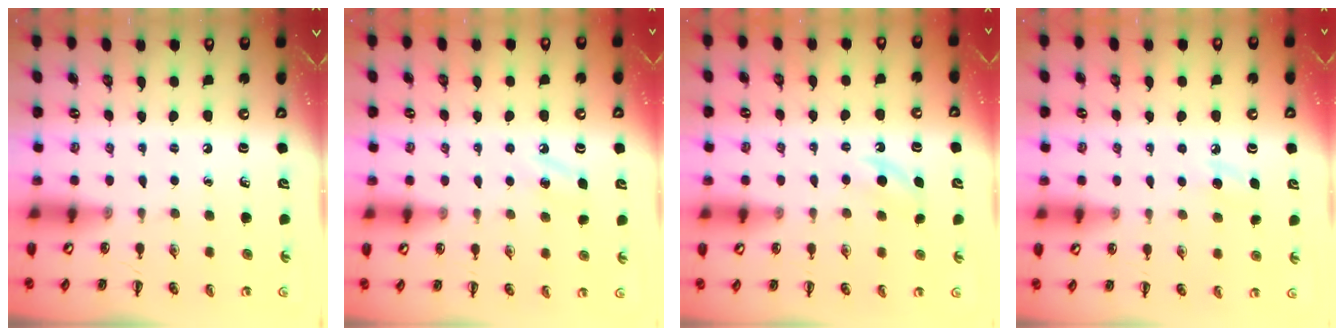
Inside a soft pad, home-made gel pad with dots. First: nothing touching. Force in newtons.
{"total": 4.5, "press": 4.3, "slide": 1.4}
{"total": 4.6, "press": 4.4, "slide": 1.4}
{"total": 5.5, "press": 5.3, "slide": 1.6}